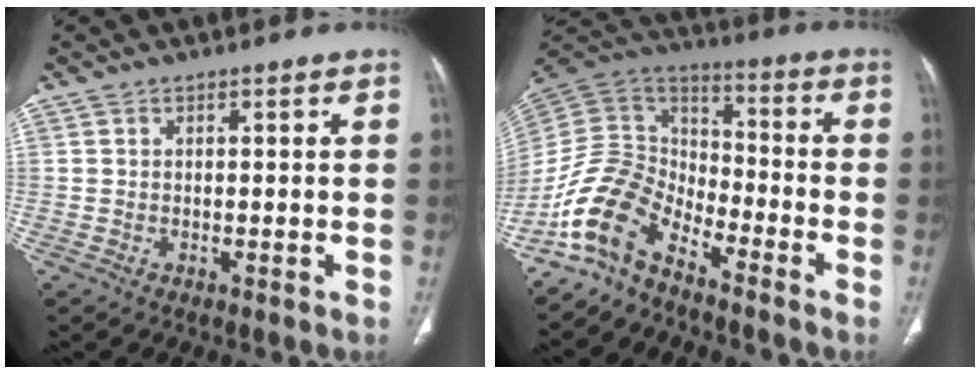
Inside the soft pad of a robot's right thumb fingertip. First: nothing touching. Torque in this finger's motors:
{"motor_torque": [0.32, 0.40, 1.46, -1.31, 0.48]}